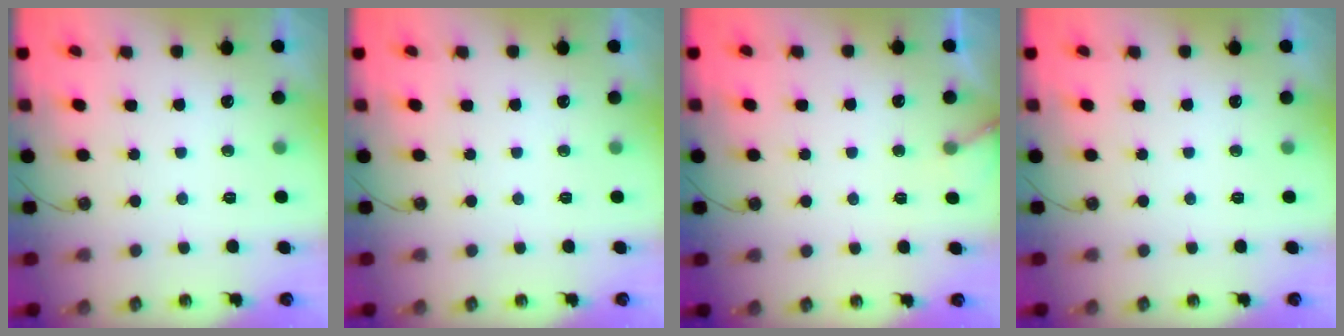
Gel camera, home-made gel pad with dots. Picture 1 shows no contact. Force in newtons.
{"total": 0.0}
{"total": 4.9, "press": 4.9, "slide": 0.3}
{"total": 0.0}